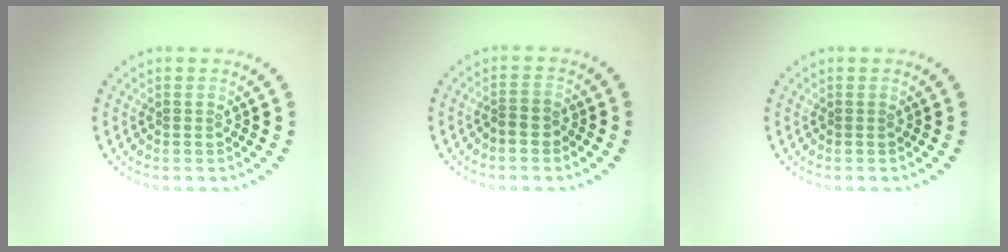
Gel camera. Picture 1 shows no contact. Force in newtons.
{"total": 1.5, "press": 1.4, "slide": 0.6}
{"total": 0.0}